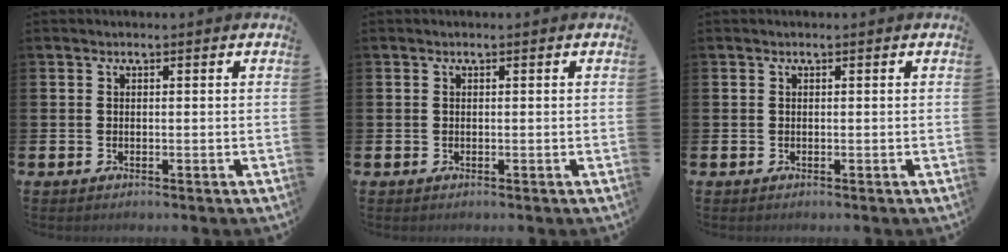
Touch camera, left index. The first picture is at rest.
{"total": 0.0}
{"total": 0.0}